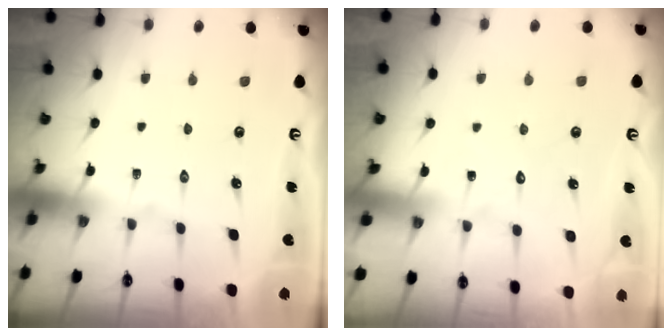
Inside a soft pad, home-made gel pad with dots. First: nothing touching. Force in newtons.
{"total": 6.0, "press": 6.0, "slide": 0.5}